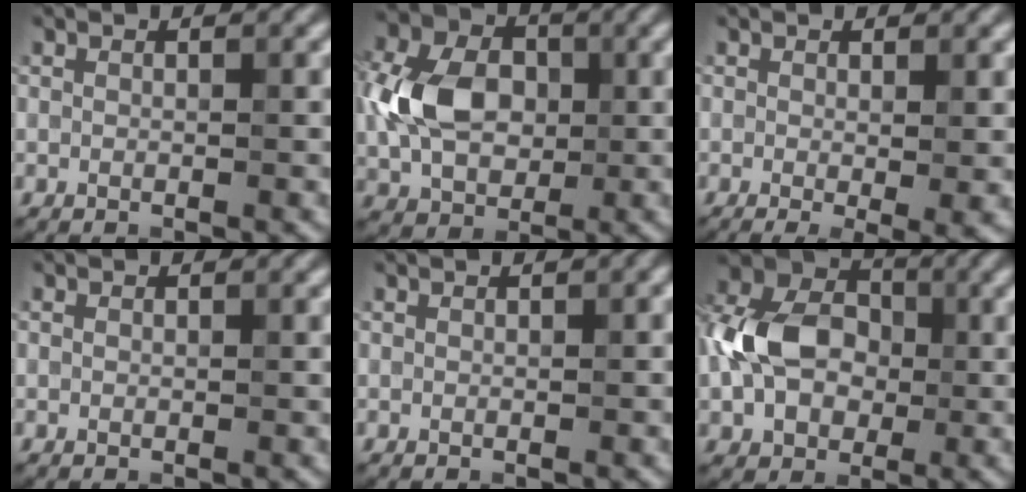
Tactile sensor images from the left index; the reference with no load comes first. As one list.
[{"total": 8.0, "force": [0.3, 5.8, 5.5], "torque": [-0.121, 0.011, -0.007]}, {"total": 4.1, "force": [-1.1, 0.9, 3.9], "torque": [-0.057, -0.016, -0.013]}, {"total": 0.0}, {"total": 0.7, "force": [-0.2, 0.0, 0.7], "torque": [-0.006, 0.002, -0.003]}, {"total": 8.5, "force": [-0.6, 6.2, 5.7], "torque": [-0.118, 0.013, -0.024]}]